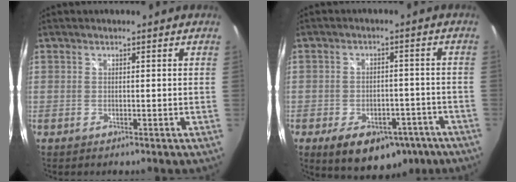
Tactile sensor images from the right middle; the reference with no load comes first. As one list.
[{"total": 14.7, "force": [-9.2, 8.4, 7.9], "torque": [-0.150, 0.005, -0.111]}]